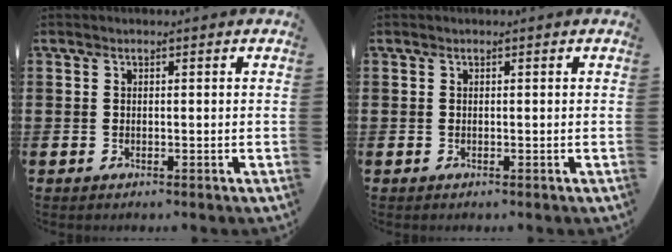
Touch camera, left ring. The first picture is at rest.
{"total": 0.0}